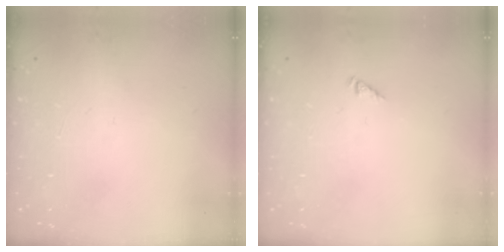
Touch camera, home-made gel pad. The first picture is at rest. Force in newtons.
{"total": 0.0}